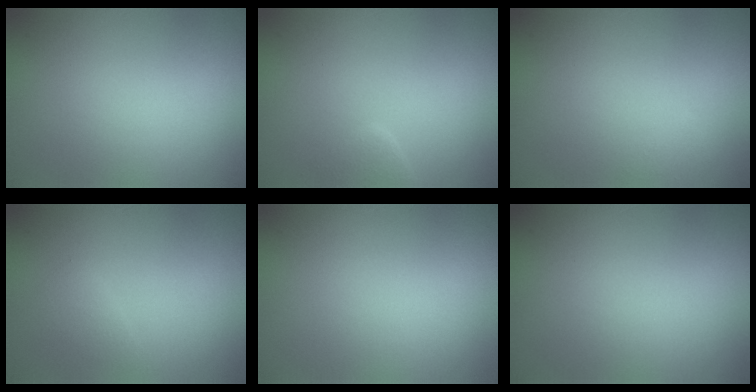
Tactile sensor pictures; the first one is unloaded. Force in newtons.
{"total": 1.9, "press": 1.9, "slide": 0.1}
{"total": 0.5, "press": 0.5, "slide": 0.1}
{"total": 1.0, "press": 1.0, "slide": 0.0}
{"total": 0.0}
{"total": 0.0}